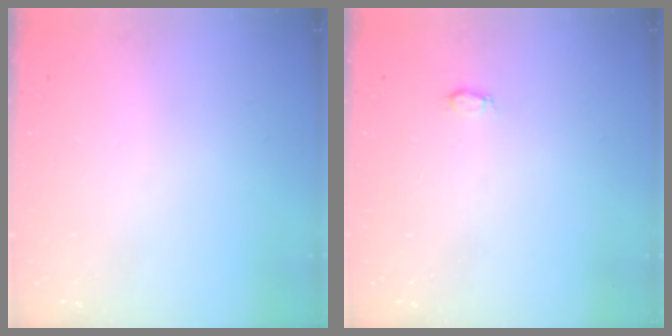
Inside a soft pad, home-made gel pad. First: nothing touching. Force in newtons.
{"total": 2.7, "press": 2.7, "slide": 0.3}